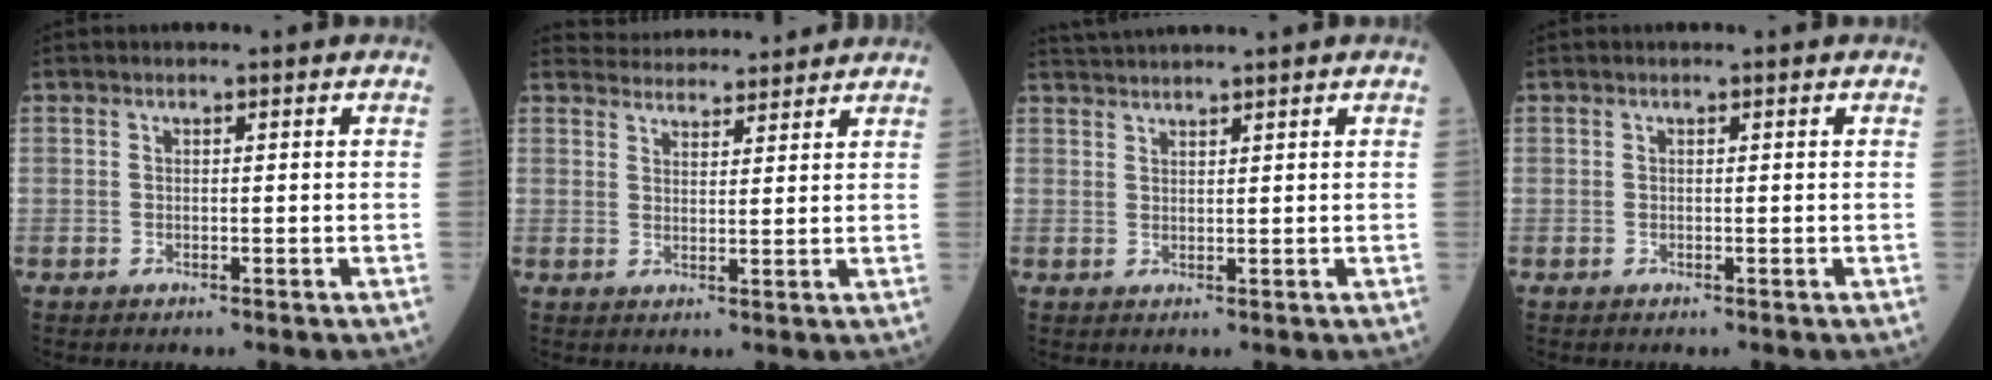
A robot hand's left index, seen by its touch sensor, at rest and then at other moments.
{"total": 8.2, "force": [8.1, 1.3, 1.0], "torque": [-0.014, 0.023, 0.111]}
{"total": 4.0, "force": [3.7, -1.0, 1.0], "torque": [-0.015, 0.026, 0.071]}
{"total": 0.0}